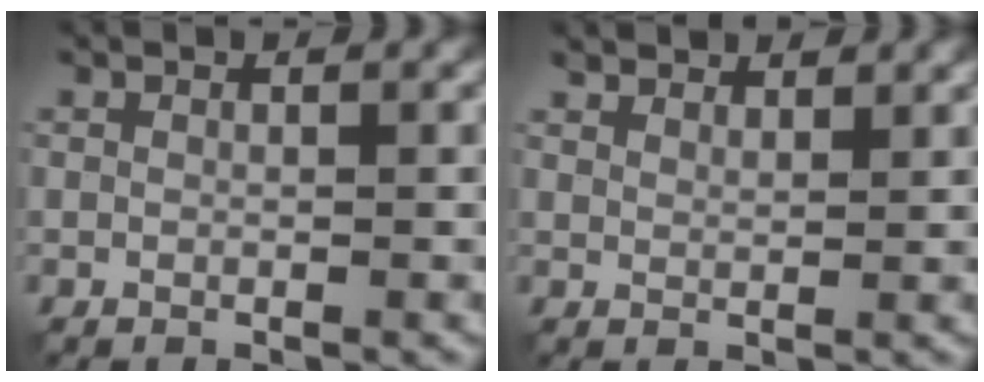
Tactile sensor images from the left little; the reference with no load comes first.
{"total": 3.5, "force": [3.1, 1.0, 1.2], "torque": [-0.021, -0.003, 0.058]}